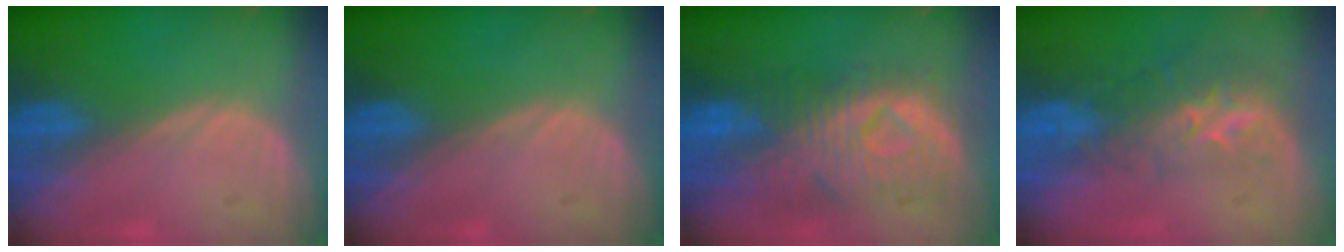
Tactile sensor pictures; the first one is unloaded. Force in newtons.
{"total": 0.0}
{"total": 9.8, "press": 9.1, "slide": 3.6}
{"total": 8.7, "press": 7.2, "slide": 5.0}